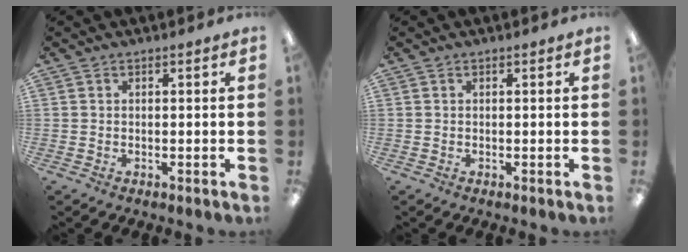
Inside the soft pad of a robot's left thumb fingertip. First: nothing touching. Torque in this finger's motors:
{"motor_torque": [-0.24, 0.03, -0.18, 0.07, -0.02]}